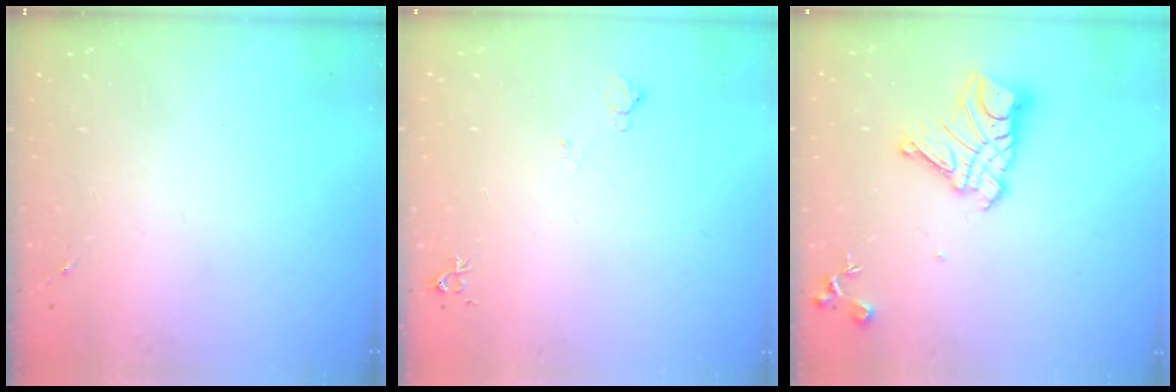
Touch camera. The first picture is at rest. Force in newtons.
{"total": 5.2, "press": 5.1, "slide": 1.1}
{"total": 13.7, "press": 13.6, "slide": 1.2}